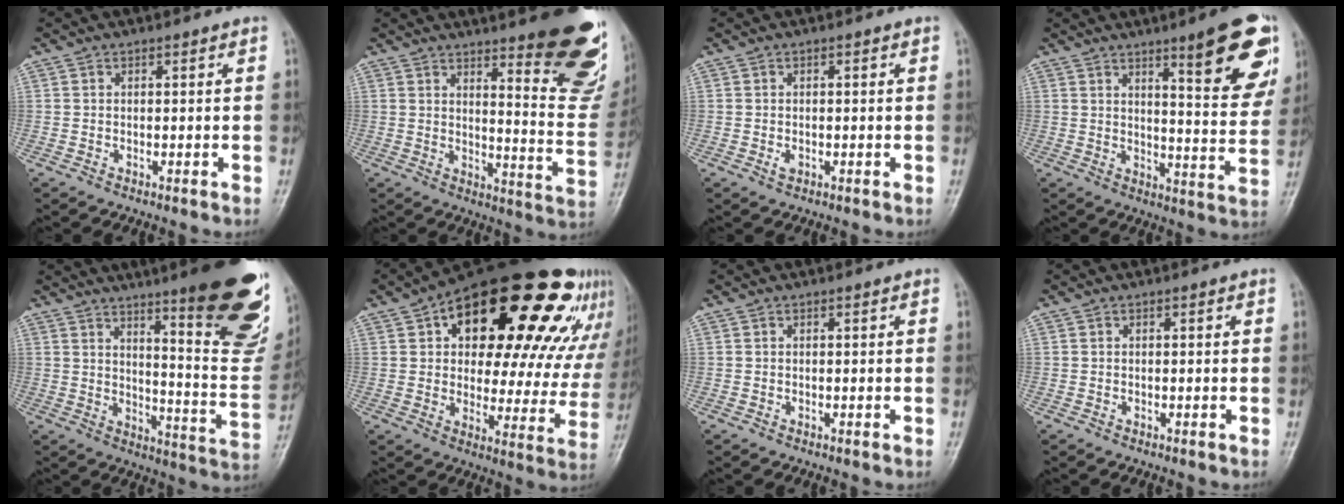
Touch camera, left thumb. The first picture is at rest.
{"total": 21.5, "force": [13.8, 5.3, 15.6], "torque": [-0.158, -0.096, 0.172]}
{"total": 1.3, "force": [-0.3, 0.9, 0.9], "torque": [-0.011, -0.001, -0.006]}
{"total": 15.6, "force": [8.3, 3.2, 12.8], "torque": [-0.135, -0.046, 0.113]}
{"total": 25.7, "force": [15.2, 5.3, 20.0], "torque": [-0.218, -0.085, 0.206]}
{"total": 32.6, "force": [15.8, 14.8, 24.4], "torque": [-0.298, 0.010, 0.225]}
{"total": 0.0}
{"total": 0.0}